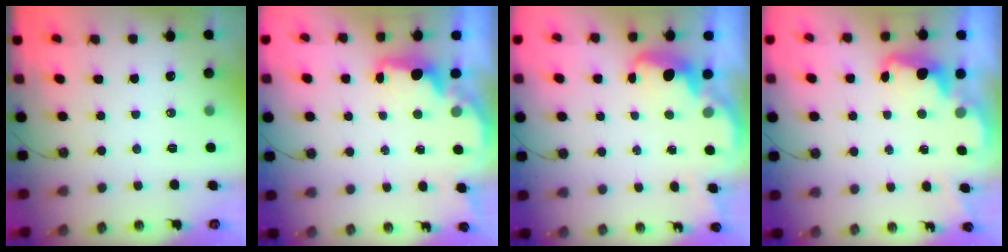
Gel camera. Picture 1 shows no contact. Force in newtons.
{"total": 2.5, "press": 2.3, "slide": 0.8}
{"total": 3.0, "press": 2.9, "slide": 0.6}
{"total": 2.4, "press": 2.3, "slide": 0.7}